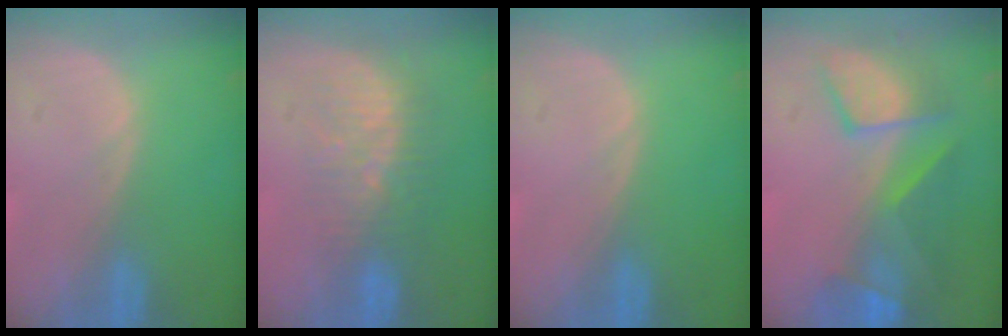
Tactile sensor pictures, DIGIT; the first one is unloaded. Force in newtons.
{"total": 7.6, "press": 7.1, "slide": 2.8}
{"total": 0.0}
{"total": 9.0, "press": 8.3, "slide": 3.6}